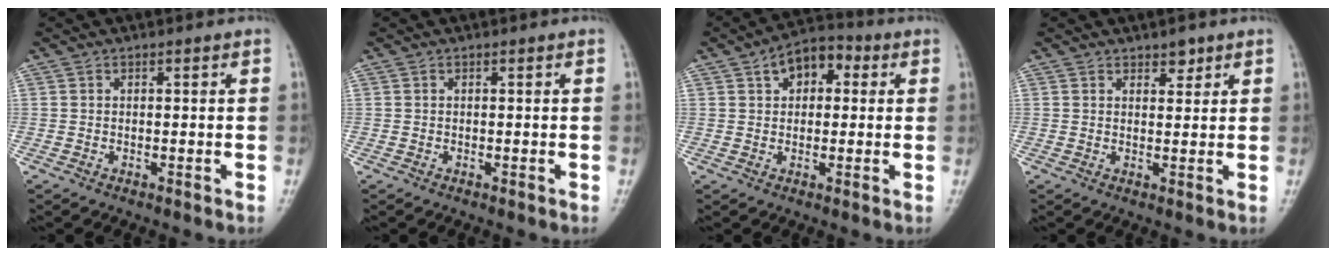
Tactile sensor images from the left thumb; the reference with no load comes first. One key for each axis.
{"total": 0.0}
{"total": 7.9, "fx": 2.5, "fy": 5.2, "fz": 5.4, "tx": -0.052, "ty": 0.017, "tz": 0.028}
{"total": 2.3, "fx": 1.6, "fy": 1.3, "fz": 1.0, "tx": 0.003, "ty": -0.009, "tz": 0.023}